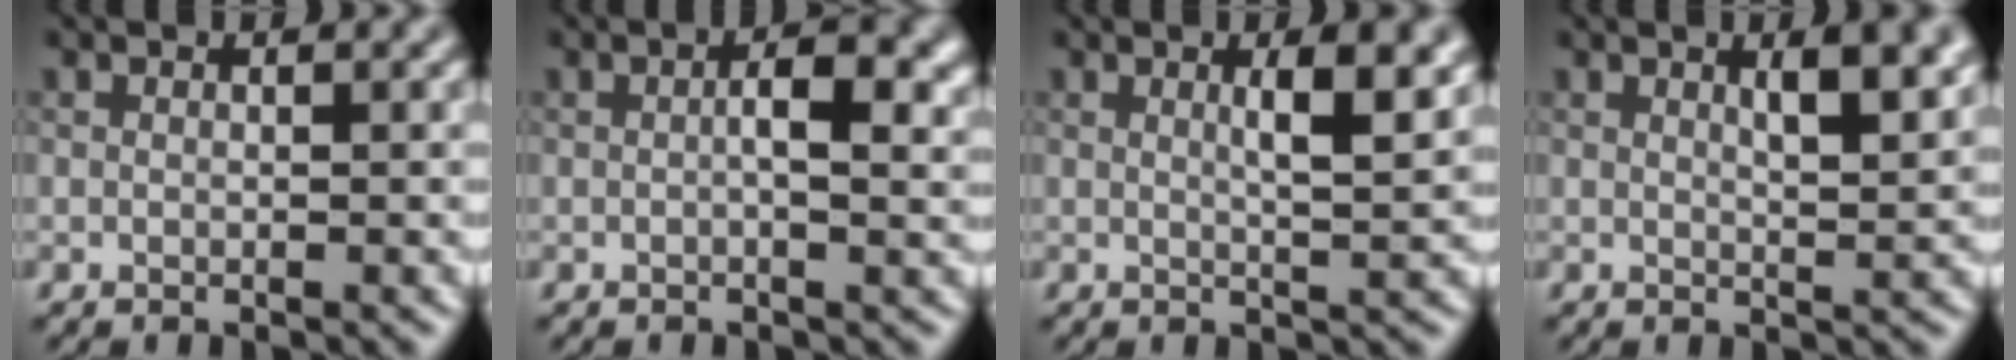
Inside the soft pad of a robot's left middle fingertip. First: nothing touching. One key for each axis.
{"total": 3.5, "fx": 0.1, "fy": 1.1, "fz": 3.3, "tx": -0.059, "ty": 0.001, "tz": 0.000}
{"total": 3.9, "fx": 1.1, "fy": 1.0, "fz": 3.6, "tx": -0.045, "ty": 0.001, "tz": 0.015}
{"total": 4.3, "fx": 1.7, "fy": 1.4, "fz": 3.6, "tx": -0.041, "ty": 0.006, "tz": 0.020}